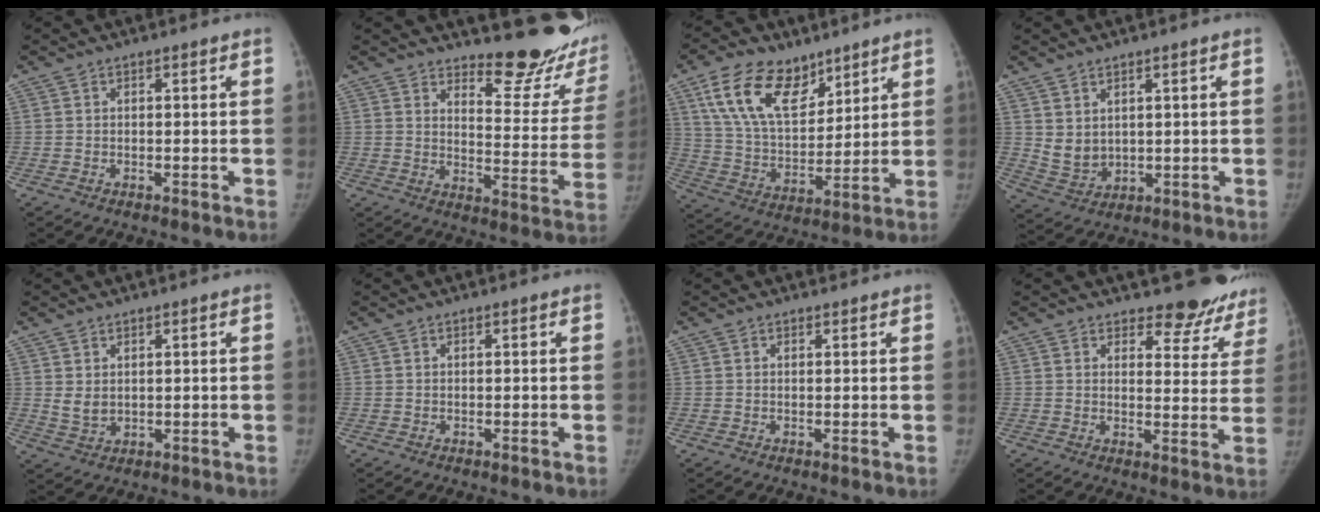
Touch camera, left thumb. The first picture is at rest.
{"total": 17.3, "force": [15.3, 4.5, 6.6], "torque": [-0.037, -0.160, 0.186]}
{"total": 17.1, "force": [10.0, 9.5, 10.1], "torque": [-0.146, -0.039, 0.190]}
{"total": 5.0, "force": [2.2, 3.5, 2.7], "torque": [-0.034, -0.025, 0.057]}
{"total": 3.0, "force": [1.1, 2.1, 1.9], "torque": [-0.028, -0.015, 0.031]}
{"total": 0.0}
{"total": 0.6, "force": [0.6, 0.2, 0.0], "torque": [-0.001, -0.004, 0.007]}
{"total": 11.9, "force": [10.8, 4.7, 1.8], "torque": [0.032, -0.084, 0.105]}